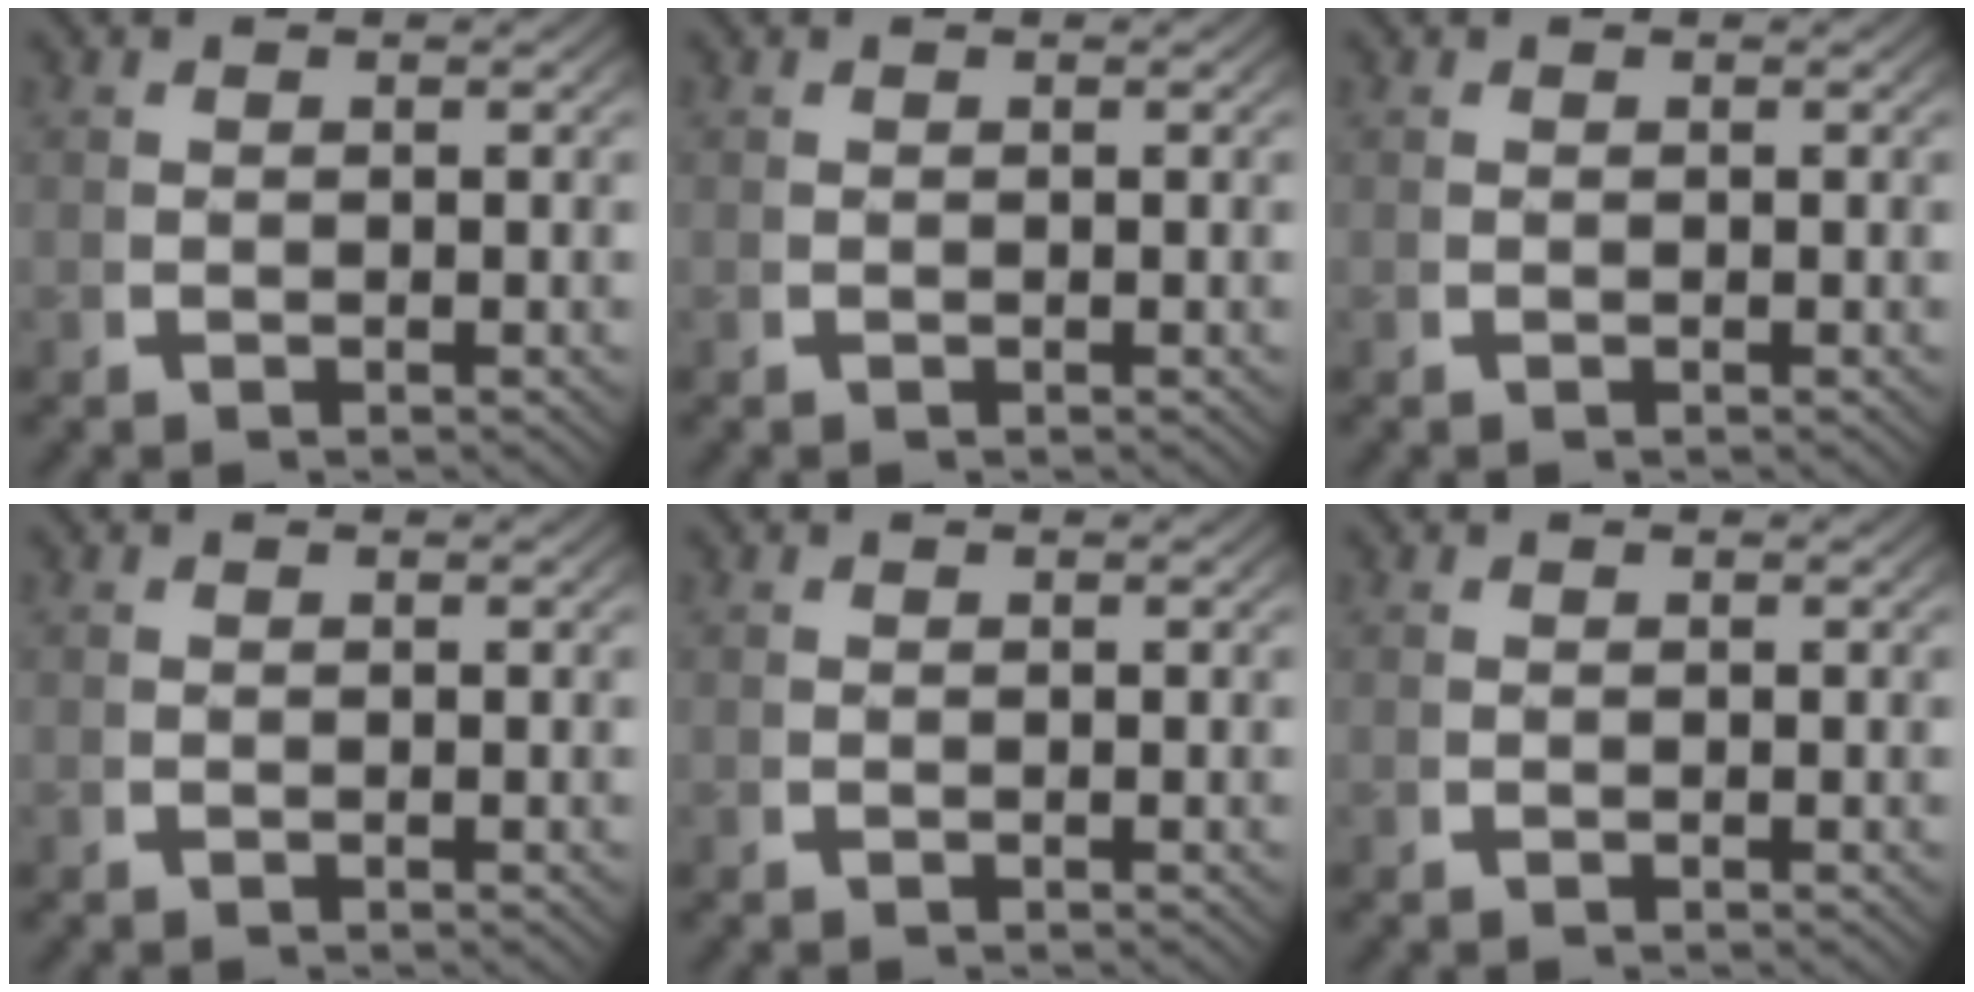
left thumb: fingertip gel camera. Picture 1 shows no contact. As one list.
[{"total": 0.0}, {"total": 0.0}, {"total": 0.0}, {"total": 0.0}, {"total": 0.0}]